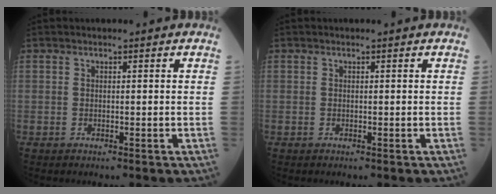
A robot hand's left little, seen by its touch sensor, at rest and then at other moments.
{"total": 0.0}